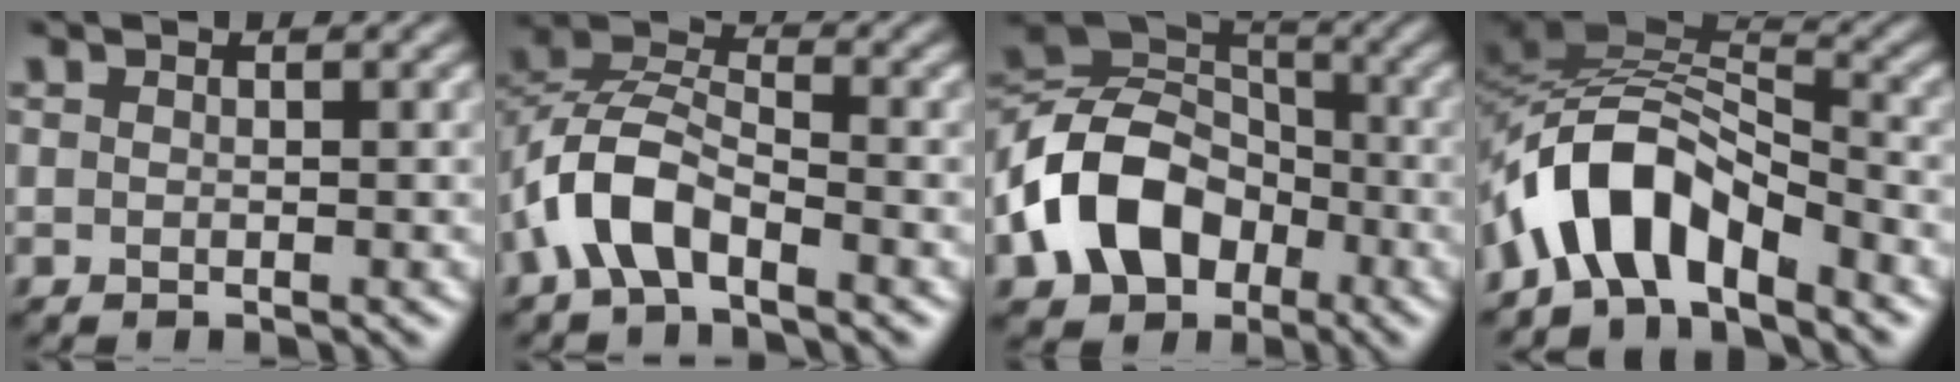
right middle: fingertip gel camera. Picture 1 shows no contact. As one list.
[{"total": 5.9, "force": [-2.9, 2.9, 4.2], "torque": [-0.083, 0.013, -0.063]}, {"total": 10.9, "force": [-3.9, 8.0, 6.2], "torque": [-0.131, 0.001, -0.090]}, {"total": 7.8, "force": [-4.8, 3.6, 5.1], "torque": [-0.076, 0.012, -0.098]}]